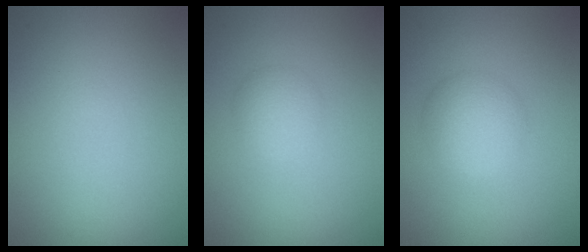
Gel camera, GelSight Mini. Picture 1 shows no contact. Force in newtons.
{"total": 2.1, "press": 2.1, "slide": 0.1}
{"total": 3.4, "press": 3.4, "slide": 0.1}